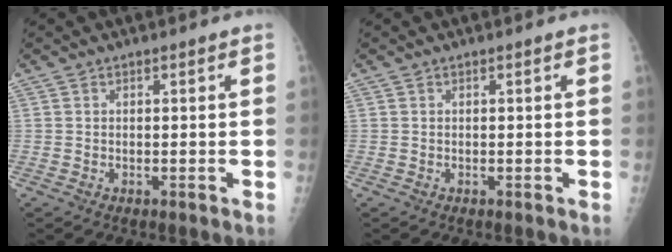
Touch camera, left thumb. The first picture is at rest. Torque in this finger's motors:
{"motor_torque": [-0.03, 0.03, -0.02, -0.02, 0.00]}